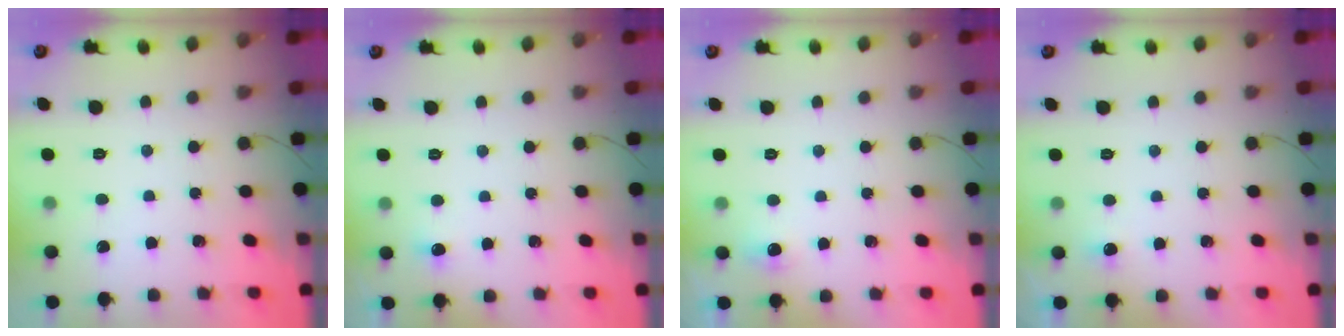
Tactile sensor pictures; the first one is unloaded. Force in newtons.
{"total": 3.2, "press": 2.9, "slide": 1.3}
{"total": 4.3, "press": 3.8, "slide": 2.1}
{"total": 11.0, "press": 3.4, "slide": 10.5}